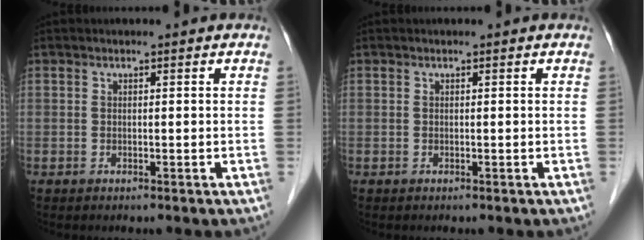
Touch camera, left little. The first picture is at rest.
{"total": 0.0}